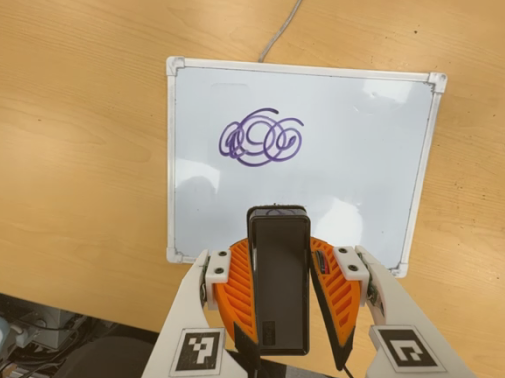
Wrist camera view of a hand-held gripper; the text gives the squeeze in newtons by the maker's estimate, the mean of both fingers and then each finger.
{"total": 7.6, "left": 5.9, "right": 9.4}